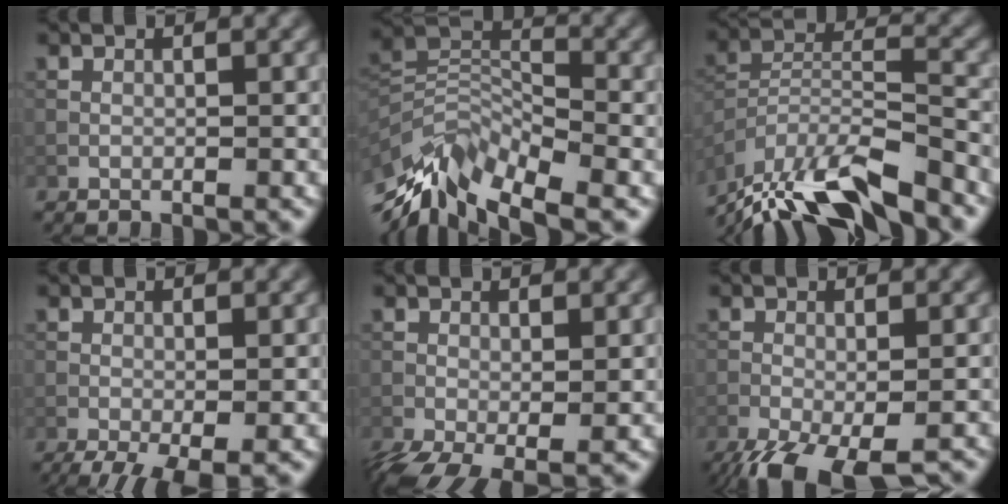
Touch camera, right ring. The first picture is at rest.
{"total": 9.4, "force": [-6.3, 4.2, 5.6], "torque": [-0.104, -0.003, -0.135]}
{"total": 11.9, "force": [-9.7, 2.6, 6.3], "torque": [-0.137, 0.011, -0.169]}
{"total": 4.5, "force": [-2.5, 1.1, 3.5], "torque": [-0.060, -0.009, -0.040]}
{"total": 4.5, "force": [-1.7, 1.9, 3.7], "torque": [-0.077, -0.016, -0.028]}
{"total": 8.0, "force": [-5.5, 2.7, 5.1], "torque": [-0.105, -0.040, -0.081]}